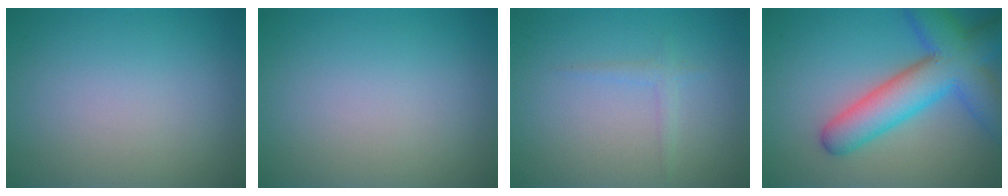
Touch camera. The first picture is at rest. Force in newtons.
{"total": 0.0}
{"total": 1.0, "press": 1.0, "slide": 0.1}
{"total": 8.8, "press": 8.8, "slide": 0.4}